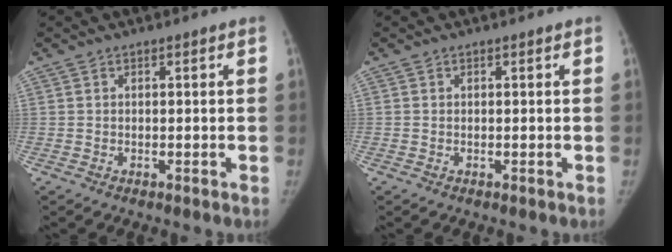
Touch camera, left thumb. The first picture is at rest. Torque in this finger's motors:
{"motor_torque": [0.01, 0.01, 0.01, 0.02, 0.01]}